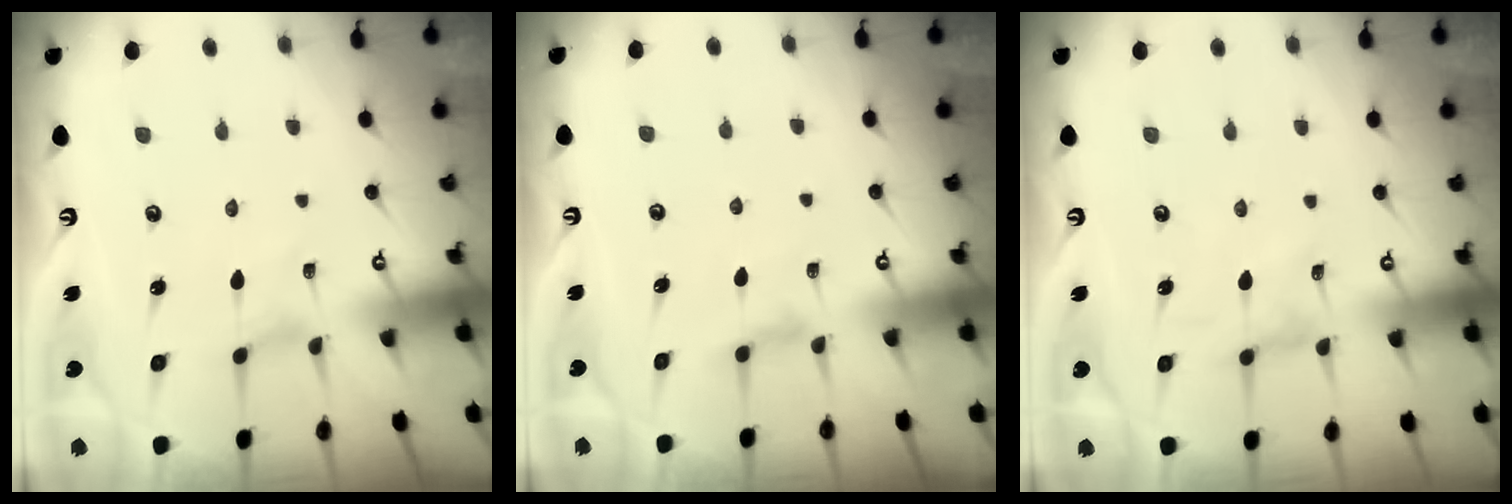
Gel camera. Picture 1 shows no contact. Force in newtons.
{"total": 3.0, "press": 2.9, "slide": 0.5}
{"total": 0.8, "press": 0.8, "slide": 0.3}